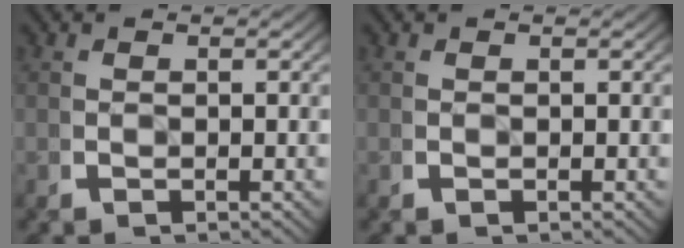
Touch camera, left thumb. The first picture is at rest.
{"total": 0.0}